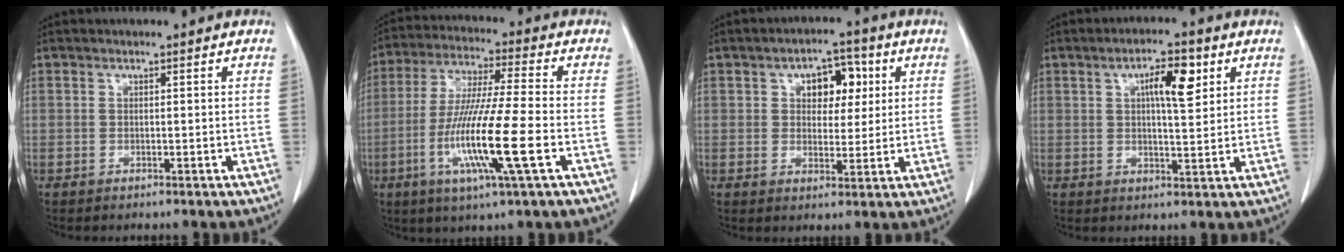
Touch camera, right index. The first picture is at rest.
{"total": 14.5, "force": [-4.2, -0.2, 13.9], "torque": [-0.277, -0.020, -0.082]}
{"total": 6.7, "force": [2.2, 4.0, 4.9], "torque": [-0.065, 0.020, 0.034]}
{"total": 6.7, "force": [2.5, 1.8, 5.9], "torque": [-0.098, 0.008, 0.040]}